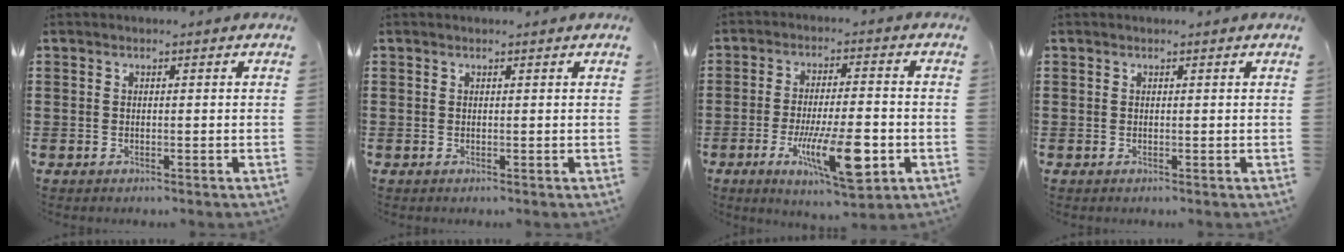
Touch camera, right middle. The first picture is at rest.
{"total": 0.0}
{"total": 11.8, "force": [-4.1, 3.4, 10.5], "torque": [-0.187, -0.007, -0.069]}
{"total": 0.0}